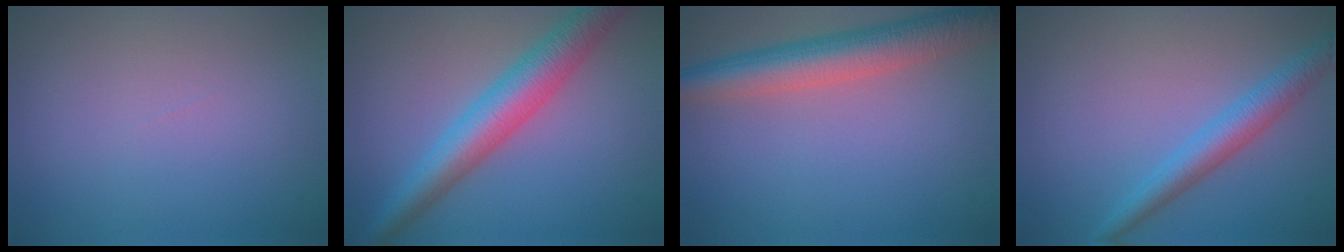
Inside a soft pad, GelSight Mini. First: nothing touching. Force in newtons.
{"total": 6.4, "press": 6.4, "slide": 0.2}
{"total": 6.1, "press": 6.1, "slide": 0.4}
{"total": 3.3, "press": 3.3, "slide": 0.1}